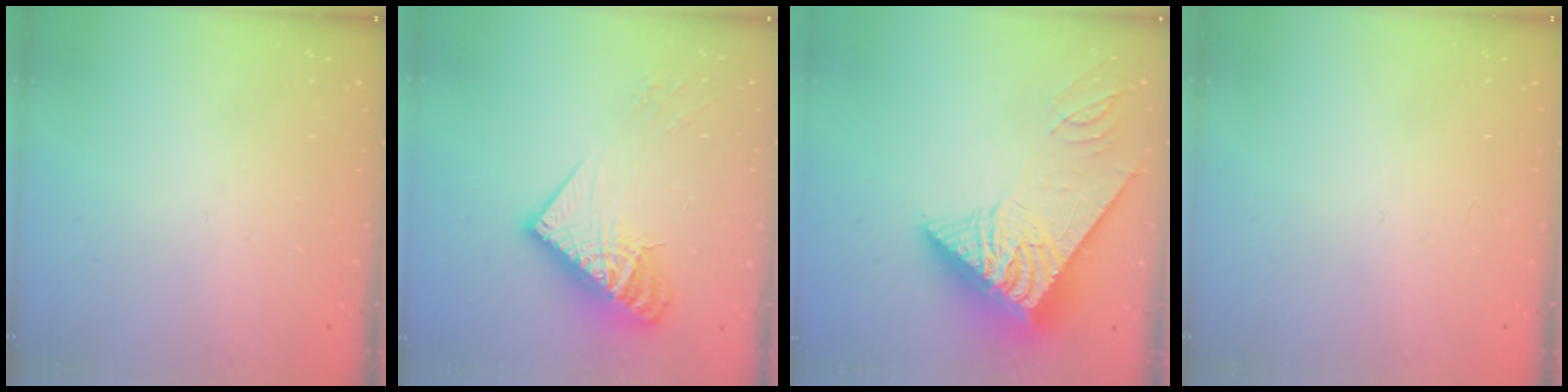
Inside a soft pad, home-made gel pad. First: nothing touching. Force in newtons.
{"total": 15.0, "press": 14.9, "slide": 1.6}
{"total": 11.1, "press": 10.9, "slide": 2.1}
{"total": 0.0}